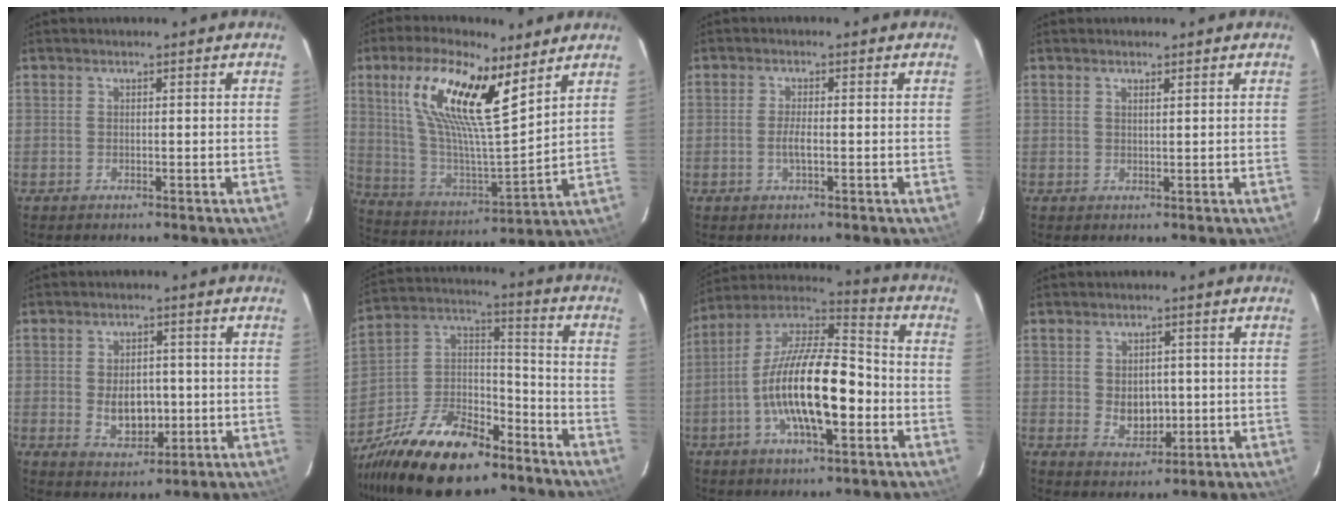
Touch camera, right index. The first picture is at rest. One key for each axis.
{"total": 20.3, "fx": 10.7, "fy": 5.4, "fz": 16.4, "tx": -0.313, "ty": 0.013, "tz": 0.204}
{"total": 2.5, "fx": -0.7, "fy": 0.5, "fz": 2.3, "tx": -0.048, "ty": -0.003, "tz": -0.012}
{"total": 1.0, "fx": 0.8, "fy": 0.1, "fz": 0.6, "tx": -0.012, "ty": 0.001, "tz": 0.013}
{"total": 7.4, "fx": -0.8, "fy": 4.9, "fz": 5.5, "tx": -0.102, "ty": -0.004, "tz": -0.001}
{"total": 23.4, "fx": -15.3, "fy": 10.9, "fz": 14.0, "tx": -0.292, "ty": 0.011, "tz": -0.260}
{"total": 19.5, "fx": -4.7, "fy": 6.7, "fz": 17.7, "tx": -0.327, "ty": -0.001, "tz": -0.093}
{"total": 5.7, "fx": -0.3, "fy": 4.3, "fz": 3.8, "tx": -0.065, "ty": -0.005, "tz": 0.007}